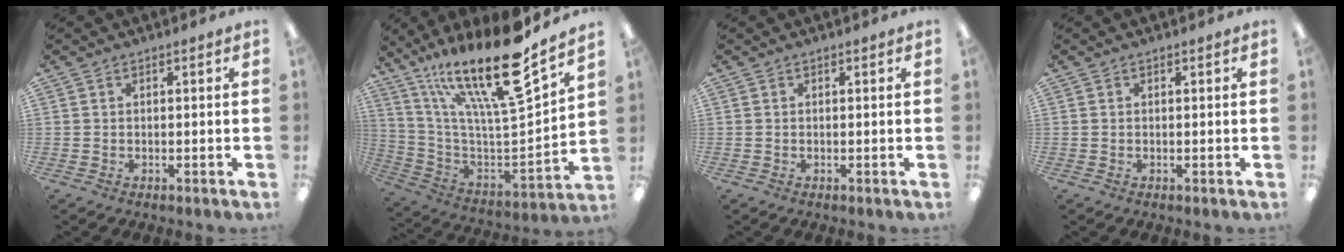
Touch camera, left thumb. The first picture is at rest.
{"total": 23.4, "force": [16.3, 4.9, 16.0], "torque": [-0.268, -0.116, 0.267]}
{"total": 0.0}
{"total": 0.0}